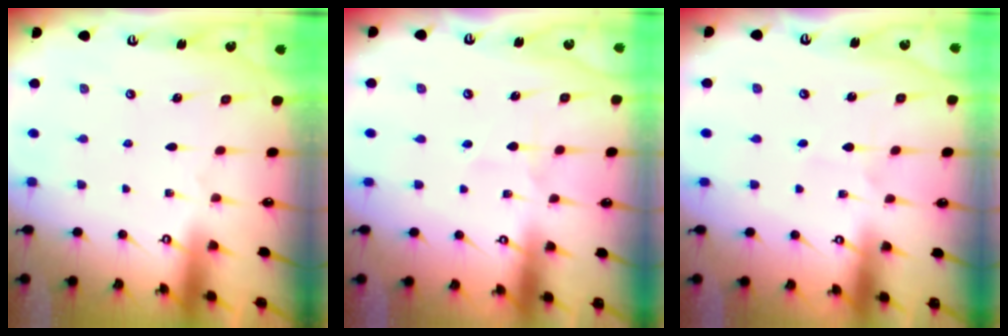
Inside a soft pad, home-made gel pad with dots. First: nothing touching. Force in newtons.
{"total": 2.7, "press": 2.5, "slide": 0.9}
{"total": 1.6, "press": 1.6, "slide": 0.1}